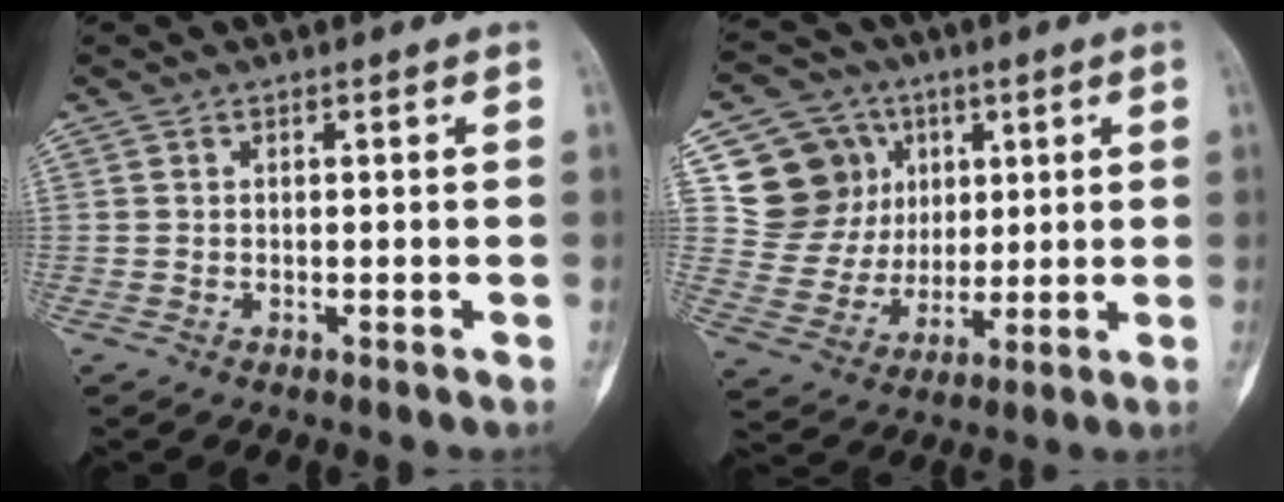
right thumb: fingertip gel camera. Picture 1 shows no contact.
{"total": 14.6, "force": [5.4, 13.0, 3.7], "torque": [-0.026, -0.003, 0.110]}